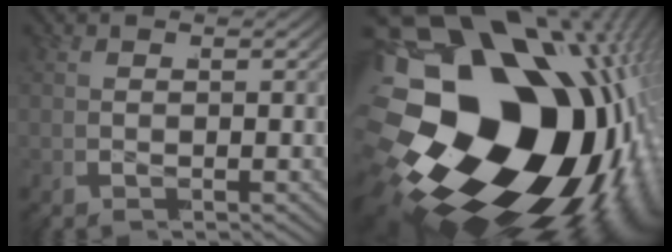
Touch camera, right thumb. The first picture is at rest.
{"total": 36.8, "force": [-4.5, 25.9, 25.8], "torque": [-0.451, -0.051, -0.068]}